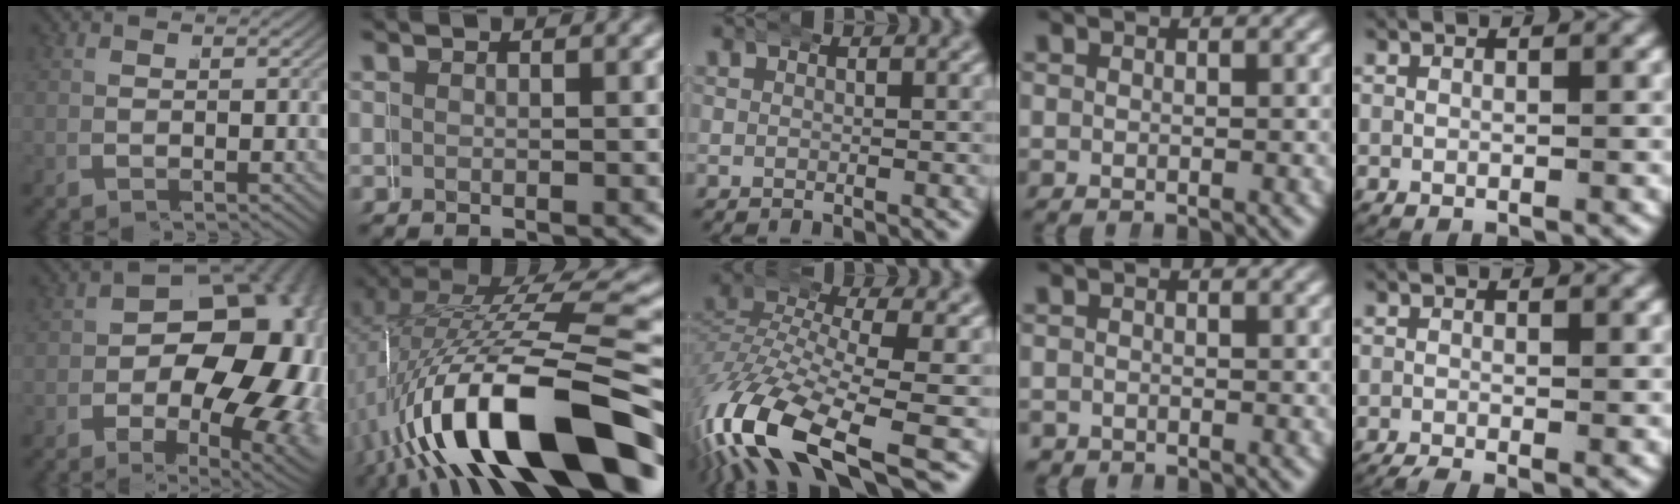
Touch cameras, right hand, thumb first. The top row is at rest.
{"thumb": {"total": 19.3, "force": [-0.6, 11.9, 15.2], "torque": [-0.192, -0.035, 0.001]}, "index": {"total": 13.8, "force": [-3.3, 5.5, 12.2], "torque": [-0.220, -0.007, -0.035]}, "middle": {"total": 10.4, "force": [-4.5, 5.1, 7.9], "torque": [-0.189, -0.043, -0.056]}, "ring": {"total": 1.1, "force": [-1.0, 0.3, -0.4], "torque": [0.005, -0.016, -0.012]}, "little": {"total": 1.5, "force": [-1.2, 0.4, 0.7], "torque": [-0.012, -0.010, -0.019]}}